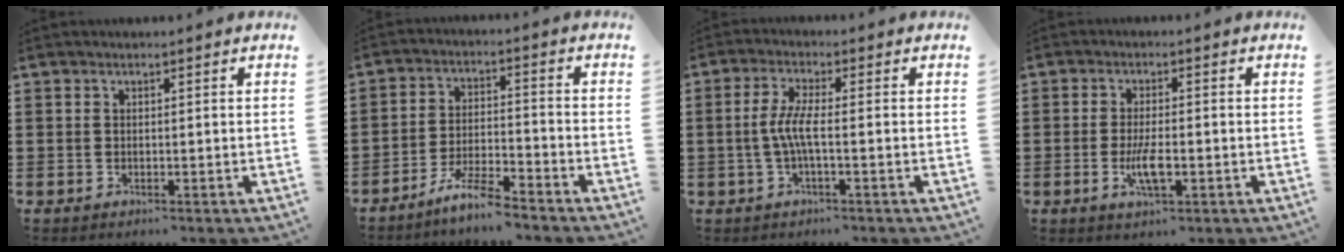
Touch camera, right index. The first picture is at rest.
{"total": 6.1, "force": [-5.5, 0.3, 2.7], "torque": [-0.065, -0.005, -0.106]}
{"total": 4.7, "force": [-0.8, 0.7, 4.5], "torque": [-0.105, -0.007, -0.025]}
{"total": 4.7, "force": [-1.2, 1.3, 4.4], "torque": [-0.086, -0.003, -0.024]}